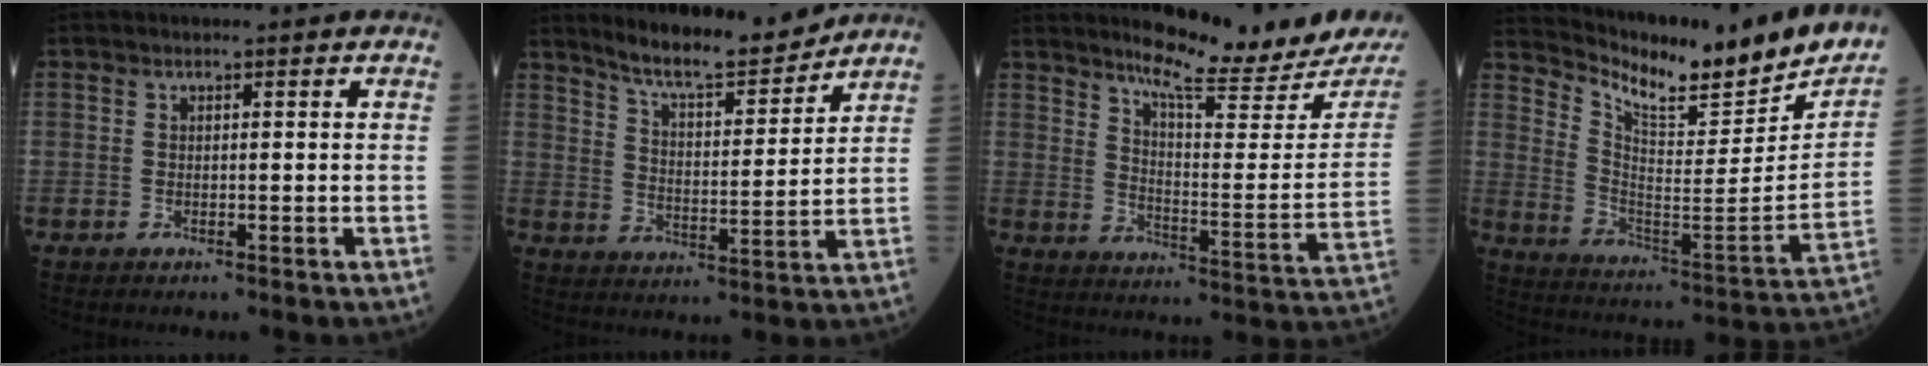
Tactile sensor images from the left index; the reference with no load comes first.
{"total": 10.6, "force": [9.8, 0.8, 3.7], "torque": [-0.067, -0.007, 0.165]}
{"total": 17.3, "force": [16.0, 0.7, 6.7], "torque": [-0.102, -0.083, 0.210]}
{"total": 20.3, "force": [18.4, 2.8, 8.3], "torque": [-0.147, -0.076, 0.267]}